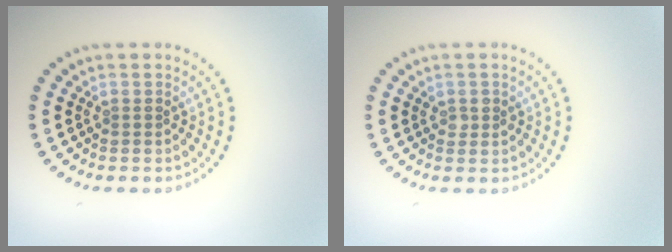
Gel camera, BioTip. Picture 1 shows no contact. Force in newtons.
{"total": 1.0, "press": 1.0, "slide": 0.0}